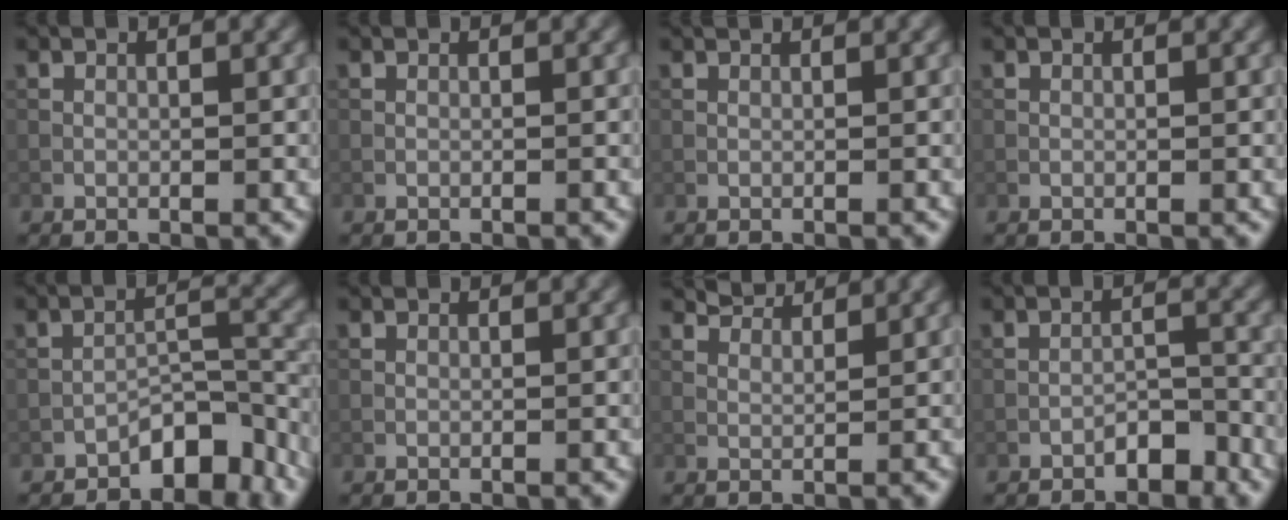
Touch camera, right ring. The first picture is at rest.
{"total": 0.0}
{"total": 0.6, "force": [0.6, 0.1, 0.3], "torque": [-0.011, -0.001, 0.002]}
{"total": 0.0}
{"total": 4.5, "force": [-3.4, 1.9, 2.4], "torque": [-0.024, 0.014, -0.056]}
{"total": 0.6, "force": [0.6, 0.1, 0.2], "torque": [-0.007, -0.003, 0.000]}
{"total": 2.6, "force": [2.4, 0.4, 0.8], "torque": [-0.022, -0.006, 0.044]}
{"total": 2.3, "force": [-1.8, 0.9, 1.2], "torque": [-0.013, 0.012, -0.030]}